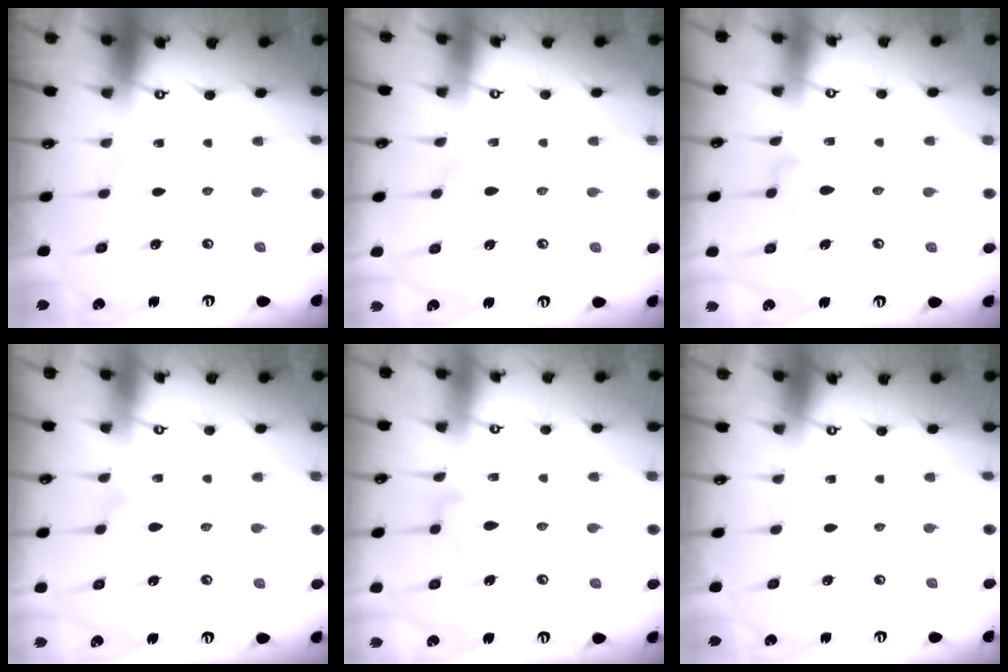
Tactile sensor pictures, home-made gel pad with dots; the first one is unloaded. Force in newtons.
{"total": 6.3, "press": 6.3, "slide": 0.3}
{"total": 8.4, "press": 8.4, "slide": 0.1}
{"total": 3.2, "press": 3.2, "slide": 0.2}
{"total": 10.8, "press": 10.8, "slide": 0.6}
{"total": 0.0}